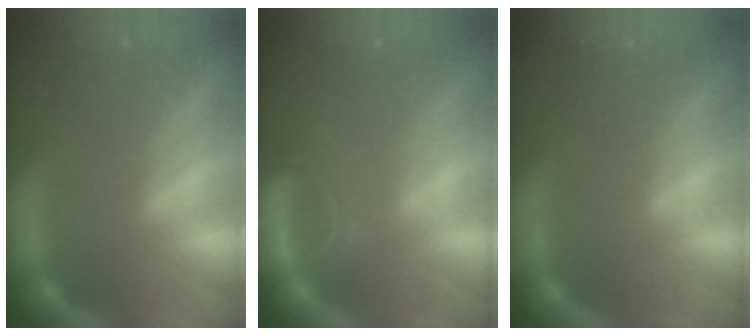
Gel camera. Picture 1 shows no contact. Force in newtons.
{"total": 4.0}
{"total": 0.0}